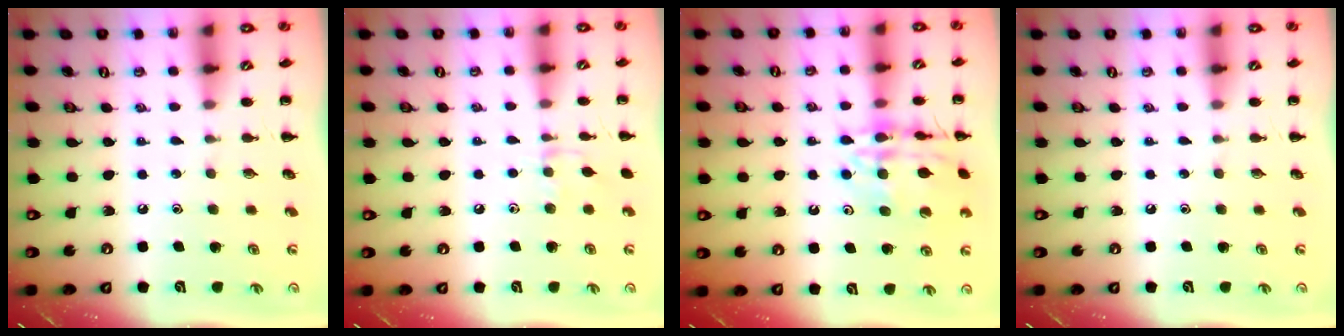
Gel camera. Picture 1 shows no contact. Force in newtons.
{"total": 6.3, "press": 6.1, "slide": 1.6}
{"total": 15.6, "press": 15.5, "slide": 1.3}
{"total": 0.0}